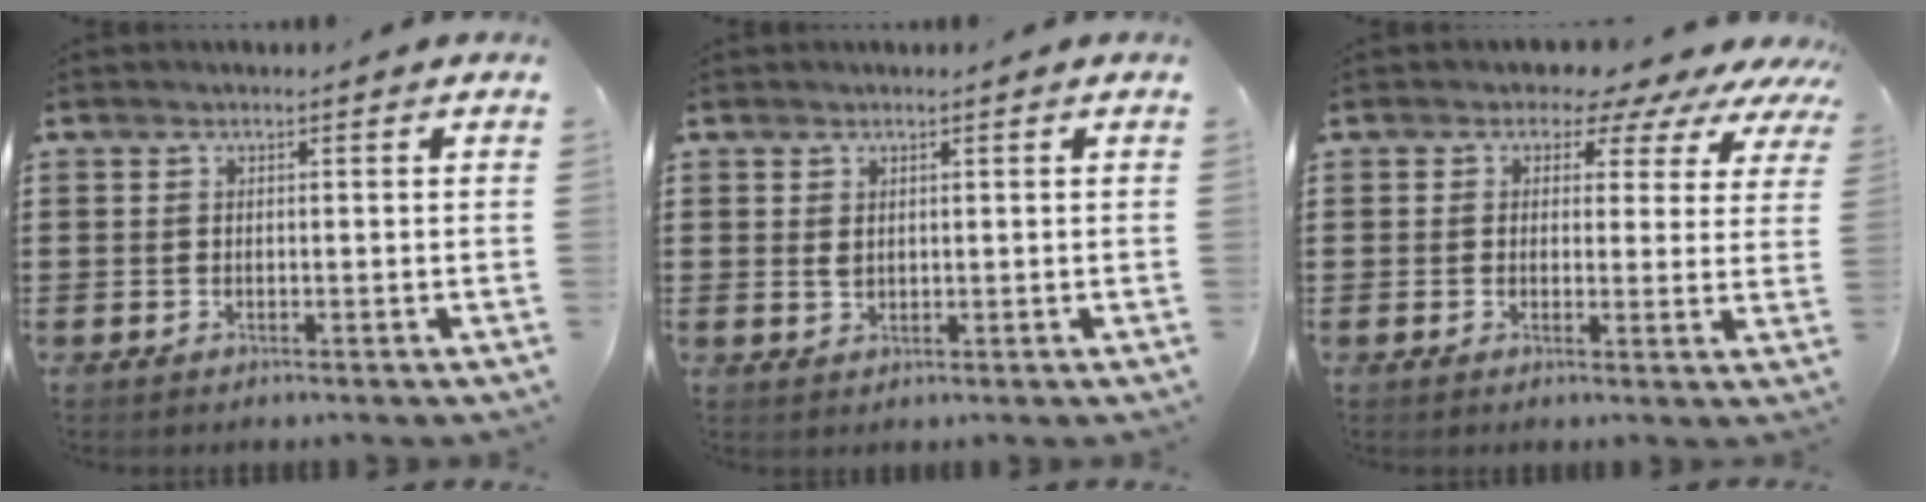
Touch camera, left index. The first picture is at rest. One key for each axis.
{"total": 1.5, "fx": 0.8, "fy": 0.9, "fz": 0.9, "tx": -0.021, "ty": 0.003, "tz": 0.014}
{"total": 4.1, "fx": 3.2, "fy": 2.4, "fz": 1.0, "tx": -0.025, "ty": -0.016, "tz": 0.051}